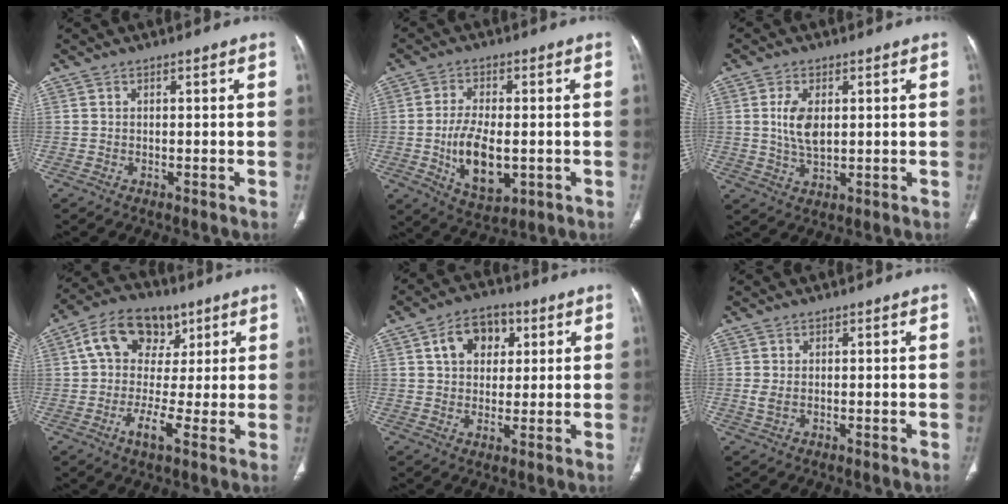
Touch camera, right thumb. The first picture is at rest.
{"total": 10.7, "force": [-1.8, 5.6, 9.0], "torque": [-0.152, -0.006, -0.021]}
{"total": 6.3, "force": [1.1, 3.4, 5.2], "torque": [-0.099, -0.006, 0.022]}
{"total": 12.9, "force": [2.9, 8.9, 8.8], "torque": [-0.125, 0.014, 0.039]}
{"total": 9.2, "force": [3.1, 6.5, 5.7], "torque": [-0.062, 0.000, 0.046]}
{"total": 1.6, "force": [0.1, 0.9, 1.3], "torque": [-0.034, -0.004, 0.005]}